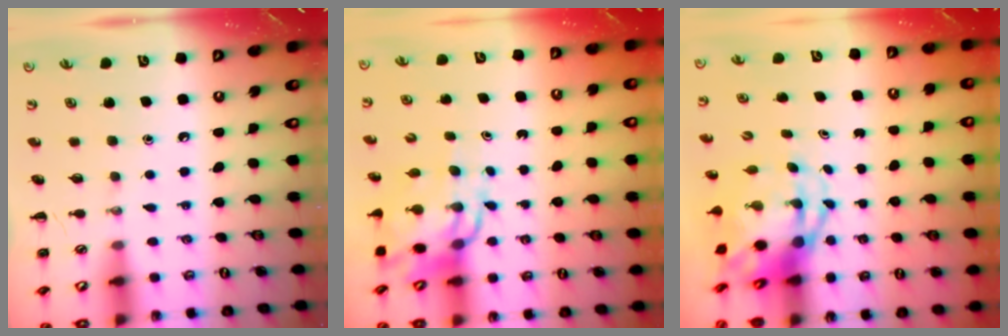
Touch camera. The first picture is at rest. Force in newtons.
{"total": 11.2, "press": 10.6, "slide": 3.6}
{"total": 5.6, "press": 5.3, "slide": 1.7}